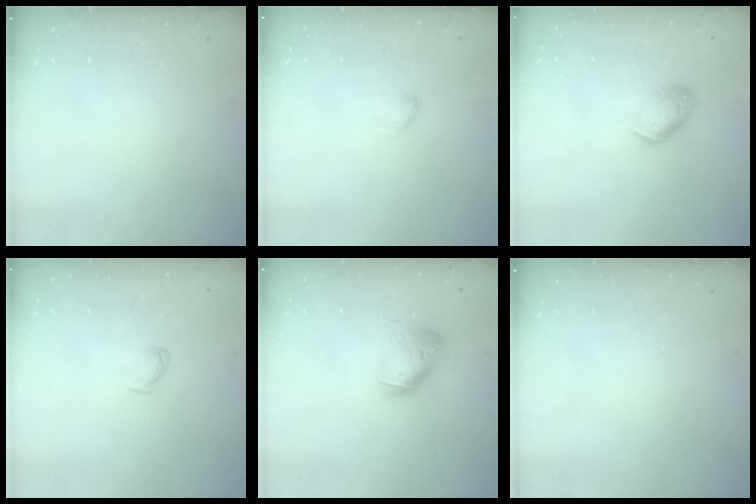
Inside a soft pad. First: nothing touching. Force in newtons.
{"total": 2.2, "press": 2.2, "slide": 0.4}
{"total": 11.2, "press": 11.1, "slide": 1.6}
{"total": 3.9, "press": 3.8, "slide": 0.5}
{"total": 11.3, "press": 11.2, "slide": 1.6}
{"total": 0.0}